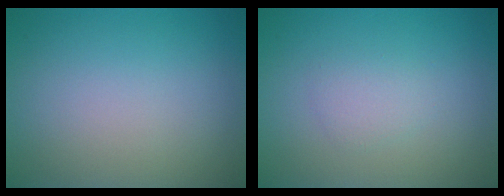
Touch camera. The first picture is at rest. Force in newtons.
{"total": 1.5, "press": 1.5, "slide": 0.0}